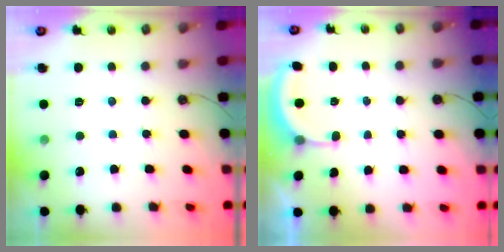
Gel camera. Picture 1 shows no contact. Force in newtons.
{"total": 2.5, "press": 2.5, "slide": 0.4}